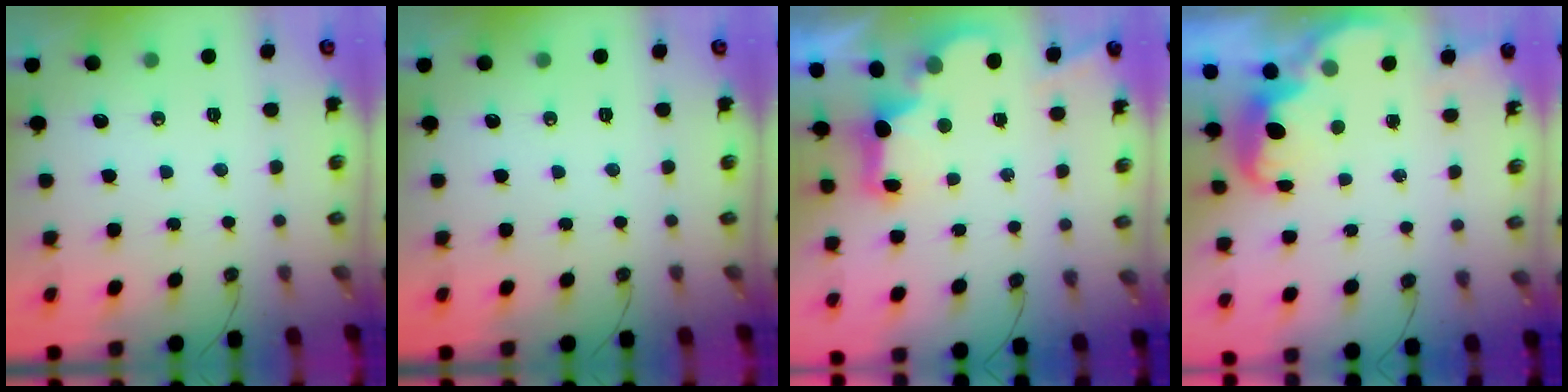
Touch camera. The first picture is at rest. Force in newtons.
{"total": 0.0}
{"total": 2.9, "press": 2.8, "slide": 0.9}
{"total": 2.6, "press": 2.6, "slide": 0.6}